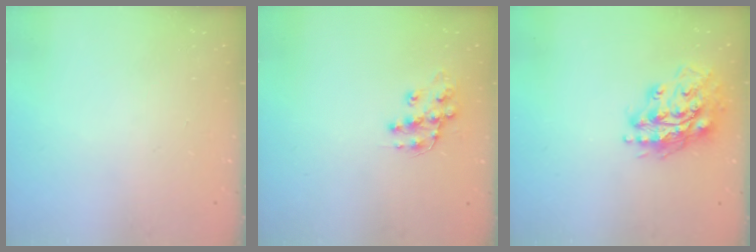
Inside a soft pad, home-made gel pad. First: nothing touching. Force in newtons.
{"total": 10.7, "press": 10.7, "slide": 0.6}
{"total": 18.0, "press": 17.8, "slide": 2.5}